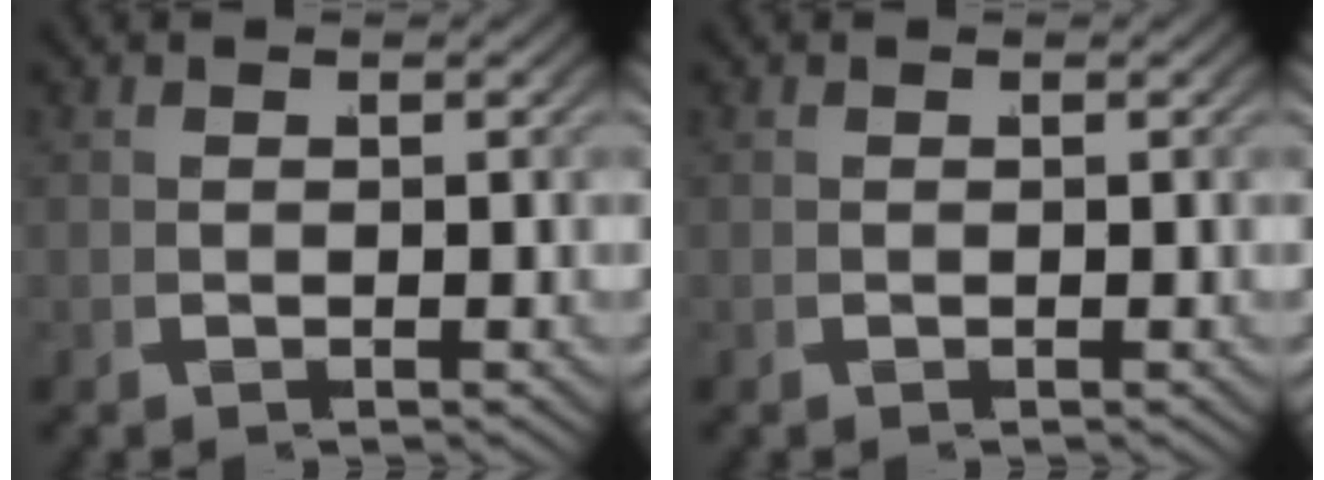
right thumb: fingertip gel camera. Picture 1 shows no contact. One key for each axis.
{"total": 0.0}